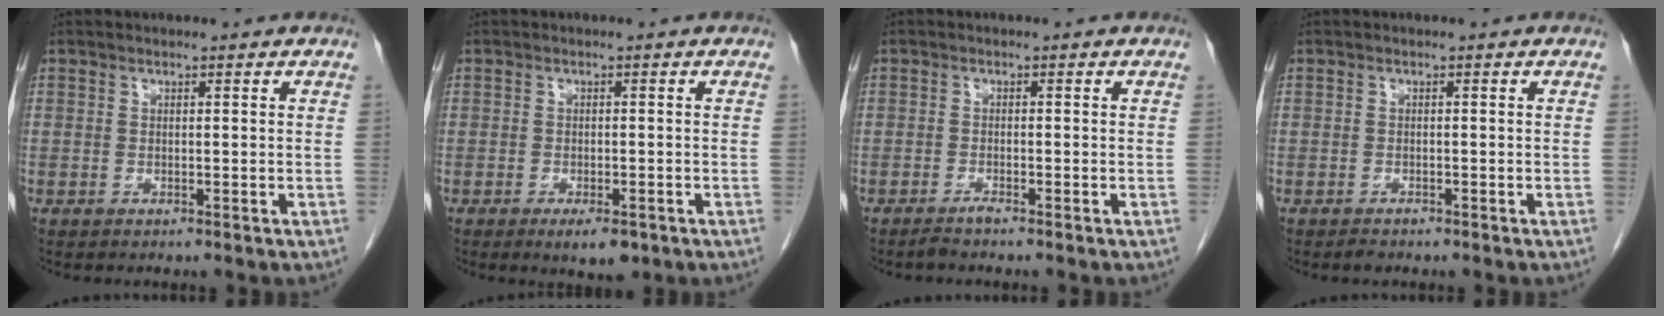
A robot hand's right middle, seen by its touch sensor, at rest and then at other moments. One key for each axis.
{"total": 4.1, "fx": -2.4, "fy": 1.4, "fz": 3.0, "tx": -0.043, "ty": -0.004, "tz": -0.028}
{"total": 1.2, "fx": -1.1, "fy": -0.2, "fz": 0.5, "tx": -0.012, "ty": -0.002, "tz": -0.020}
{"total": 0.9, "fx": -0.8, "fy": 0.3, "fz": 0.3, "tx": -0.009, "ty": -0.001, "tz": -0.010}